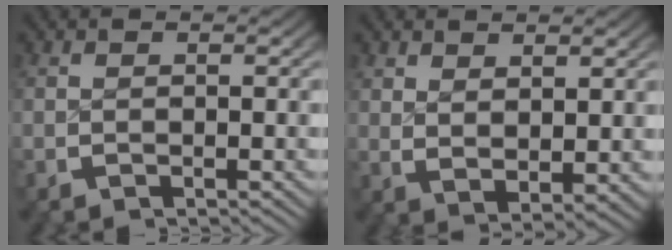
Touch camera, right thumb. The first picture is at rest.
{"total": 2.7, "force": [1.5, 1.3, 1.9], "torque": [-0.030, -0.011, 0.040]}